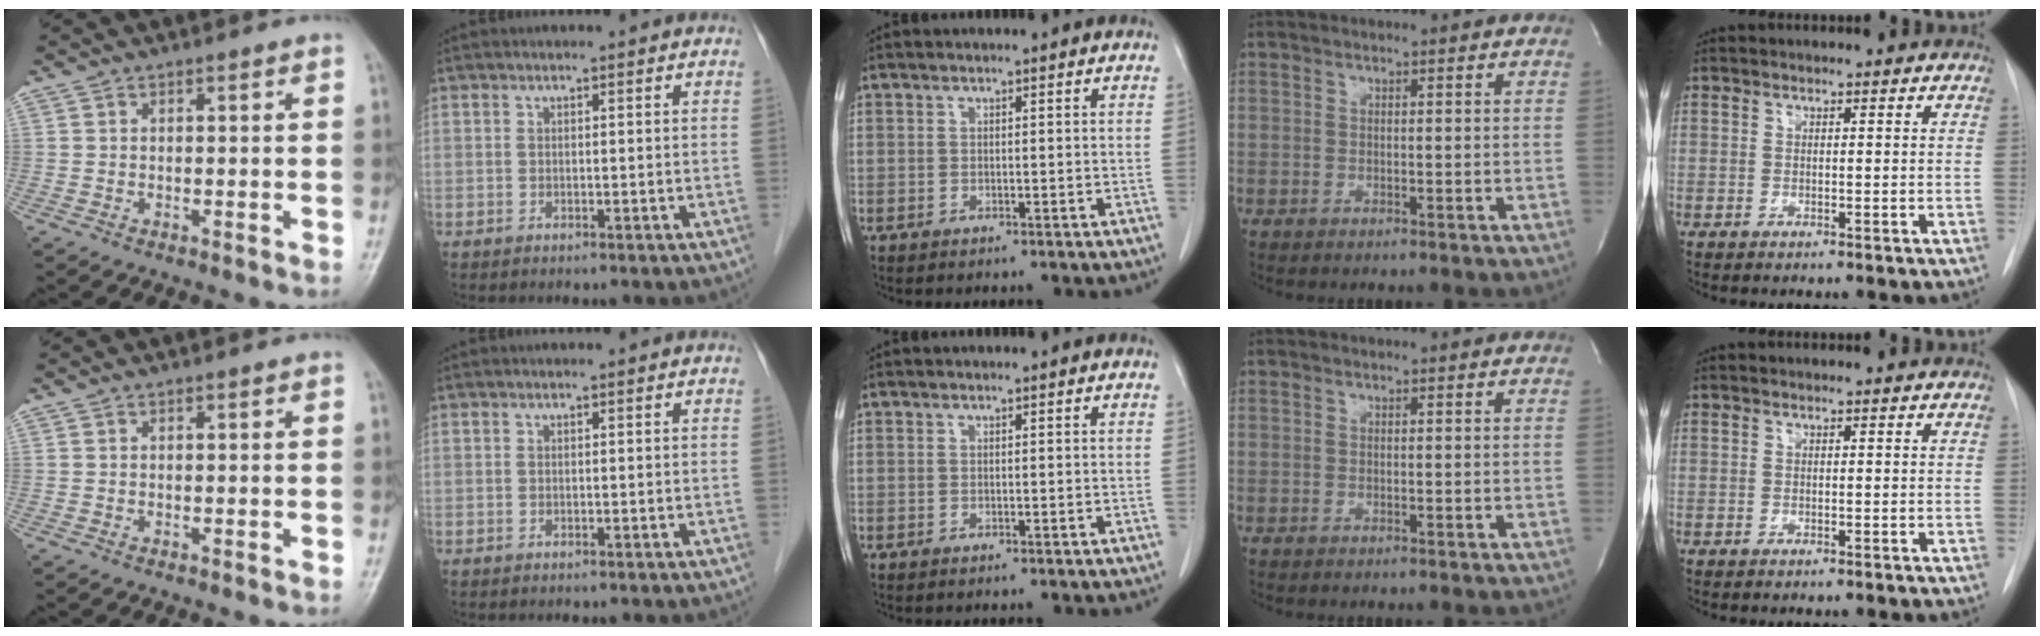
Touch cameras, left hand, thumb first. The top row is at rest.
{}